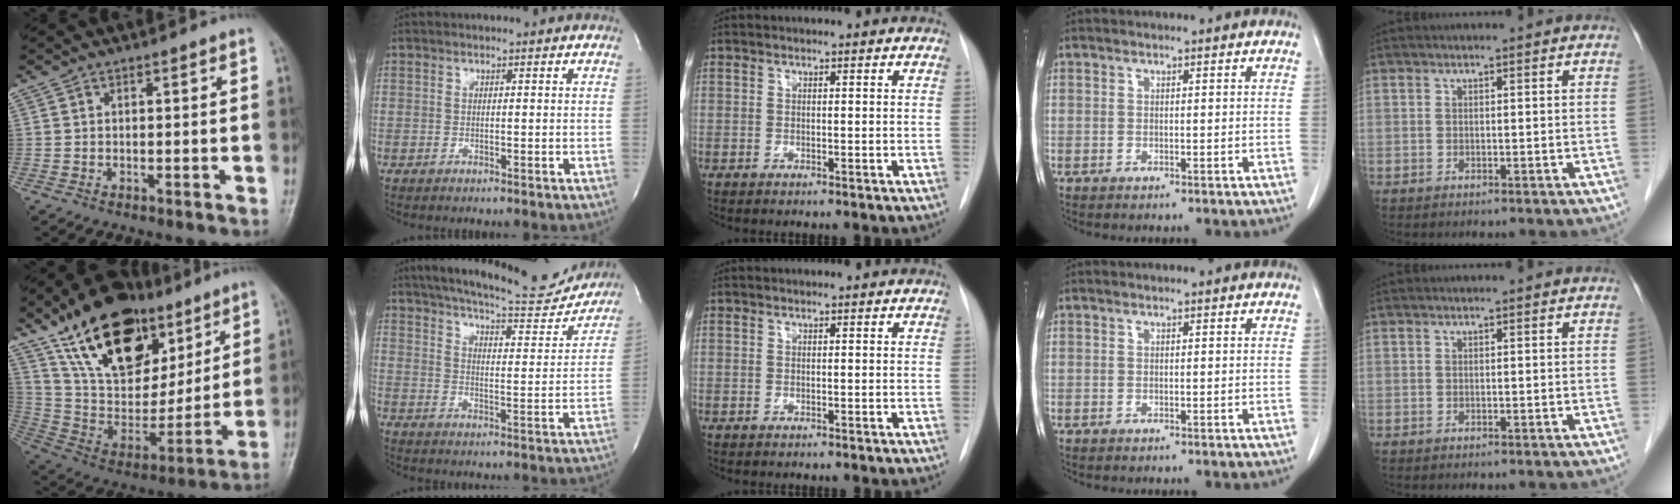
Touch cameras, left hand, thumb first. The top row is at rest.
{"thumb": {"total": 27.2, "force": [15.1, 15.5, 16.6], "torque": [-0.248, -0.028, 0.271]}, "index": {"total": 18.3, "force": [16.8, 2.8, 6.7], "torque": [-0.101, -0.025, 0.220]}}